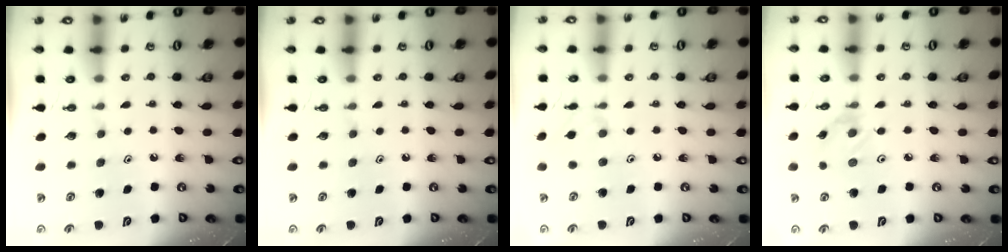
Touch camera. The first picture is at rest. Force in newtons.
{"total": 0.0}
{"total": 1.9, "press": 1.9, "slide": 0.5}
{"total": 1.3, "press": 1.3, "slide": 0.1}